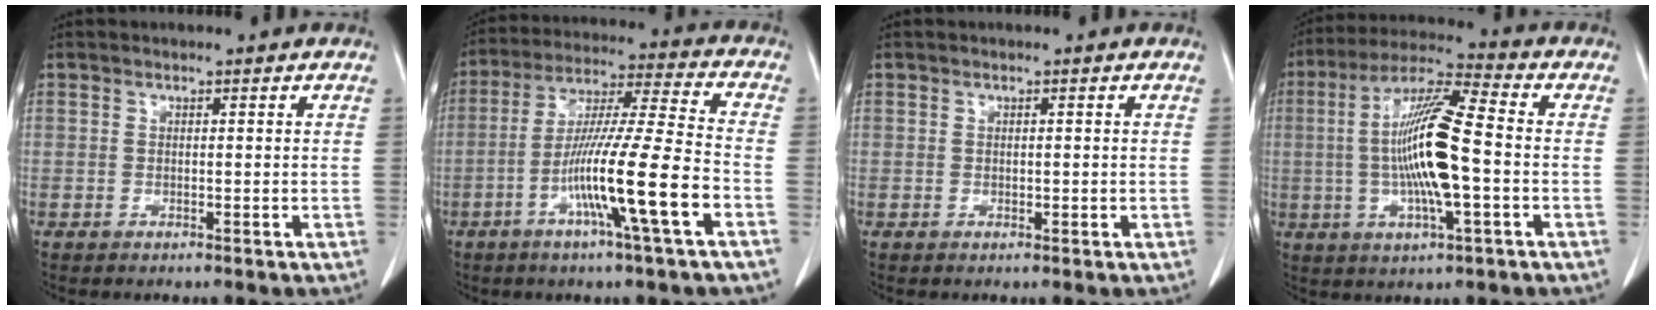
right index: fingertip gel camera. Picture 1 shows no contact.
{"total": 15.5, "force": [-5.7, -0.8, 14.4], "torque": [-0.264, -0.009, -0.106]}
{"total": 0.8, "force": [0.0, 0.6, 0.5], "torque": [-0.008, 0.001, 0.001]}
{"total": 14.5, "force": [-1.2, 1.6, 14.4], "torque": [-0.279, 0.004, -0.026]}